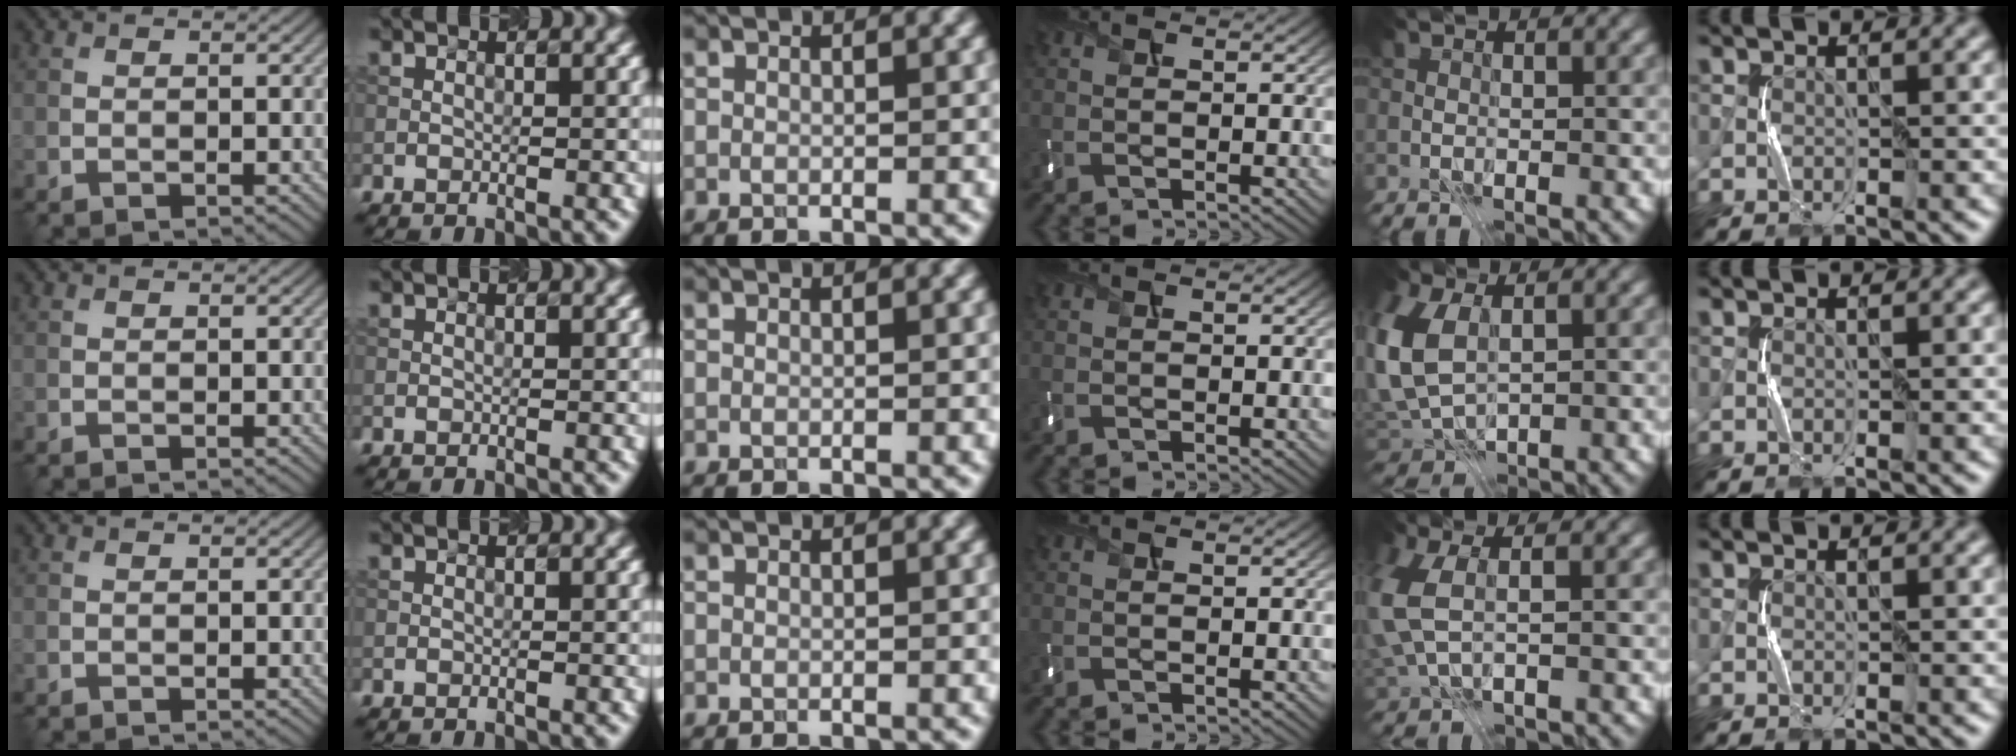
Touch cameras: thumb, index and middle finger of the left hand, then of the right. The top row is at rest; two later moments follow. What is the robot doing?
{"motion": "press", "object": "keyboard"}